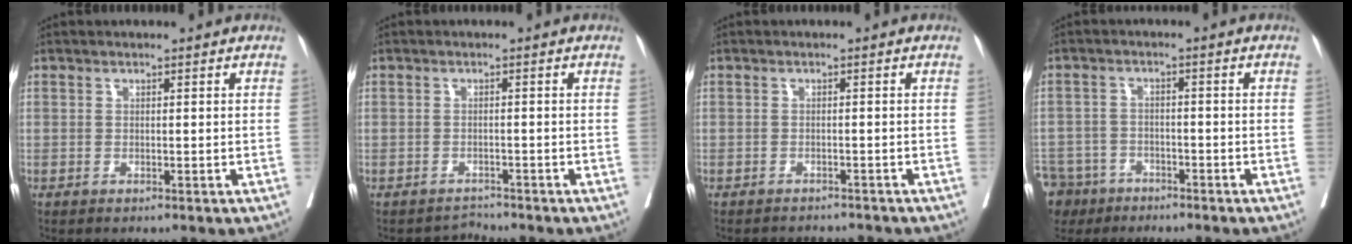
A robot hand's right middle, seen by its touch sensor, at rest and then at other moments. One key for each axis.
{"total": 1.8, "fx": -1.4, "fy": -0.1, "fz": -1.1, "tx": 0.022, "ty": -0.008, "tz": -0.023}
{"total": 4.0, "fx": -4.0, "fy": 0.7, "fz": 0.1, "tx": 0.006, "ty": -0.006, "tz": -0.053}
{"total": 10.5, "fx": -7.5, "fy": 6.9, "fz": 2.4, "tx": -0.080, "ty": -0.007, "tz": -0.126}